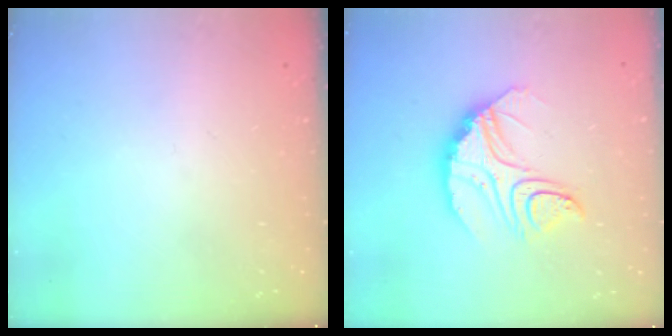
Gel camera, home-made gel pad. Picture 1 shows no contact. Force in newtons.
{"total": 12.5, "press": 12.4, "slide": 1.0}